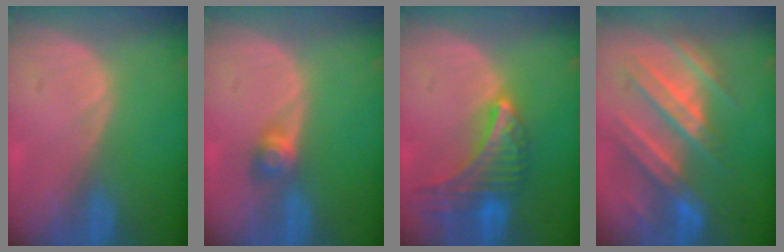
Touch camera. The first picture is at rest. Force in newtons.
{"total": 3.0, "press": 2.6, "slide": 1.5}
{"total": 9.1, "press": 8.1, "slide": 4.2}
{"total": 9.9, "press": 9.5, "slide": 2.8}